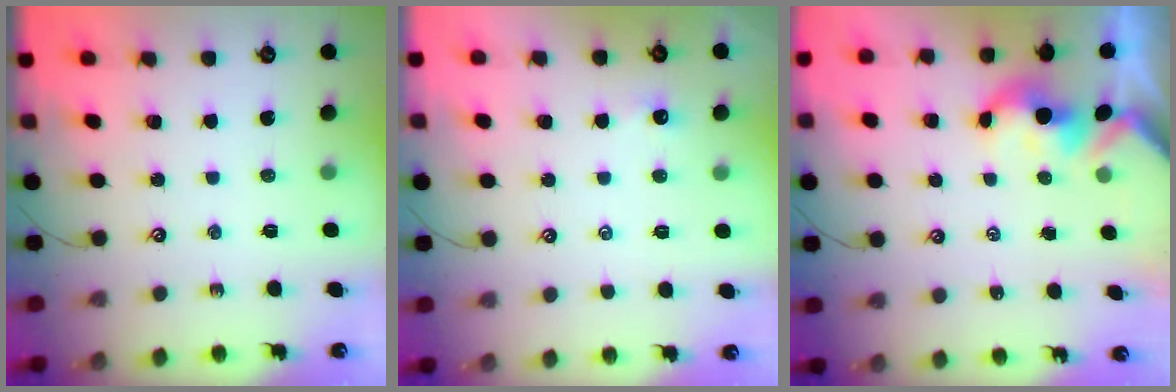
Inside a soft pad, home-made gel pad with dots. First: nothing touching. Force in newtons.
{"total": 2.4, "press": 2.3, "slide": 0.3}
{"total": 2.0, "press": 2.0, "slide": 0.2}